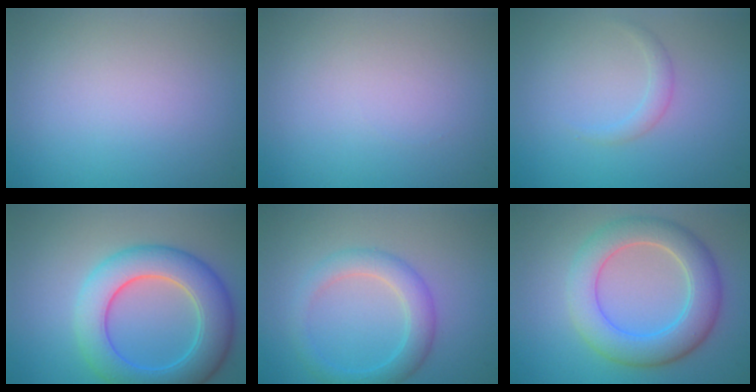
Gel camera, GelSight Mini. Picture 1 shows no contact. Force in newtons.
{"total": 0.0}
{"total": 1.1, "press": 1.1, "slide": 0.1}
{"total": 7.5, "press": 7.5, "slide": 0.2}
{"total": 3.4, "press": 3.4, "slide": 0.2}
{"total": 6.5, "press": 6.4, "slide": 0.6}